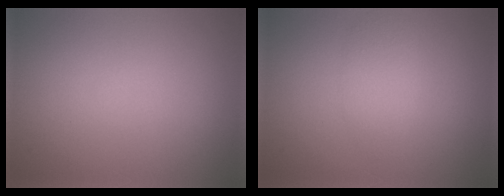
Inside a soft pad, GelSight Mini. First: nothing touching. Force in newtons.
{"total": 2.0, "press": 2.0, "slide": 0.1}